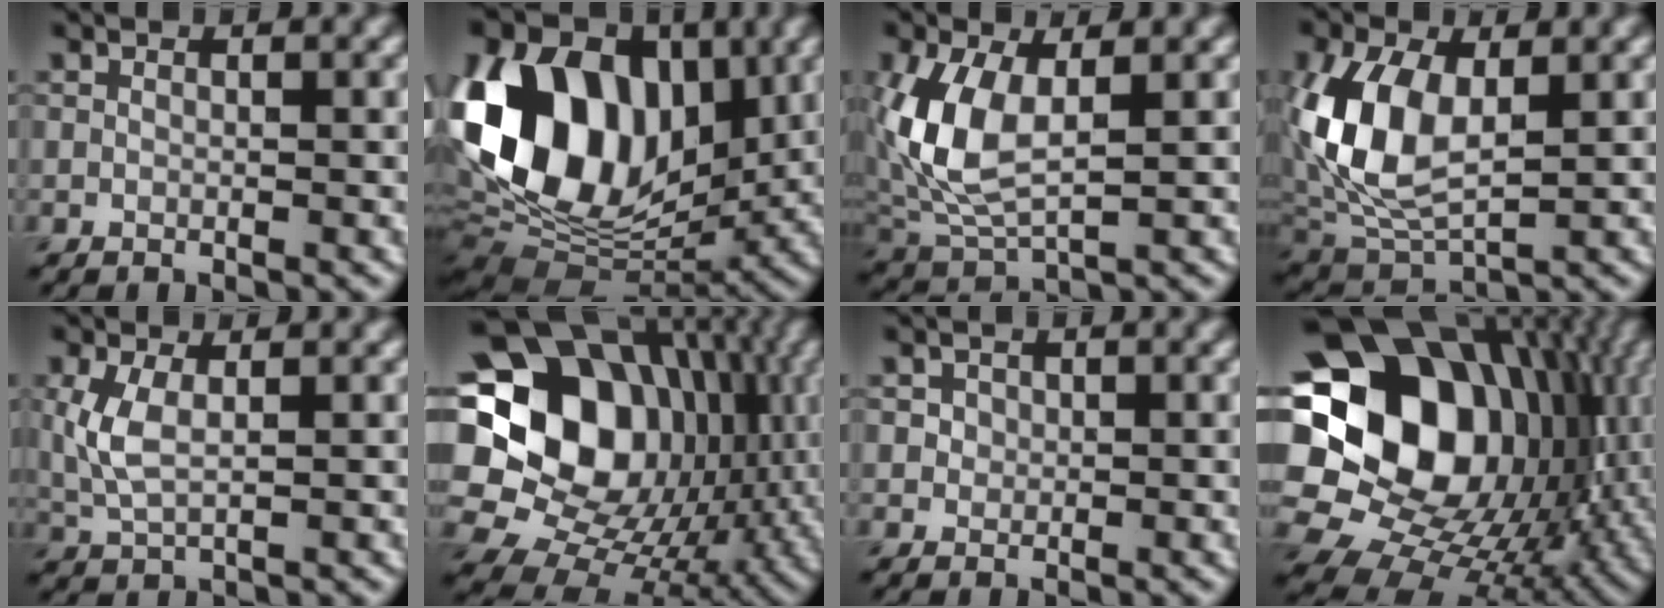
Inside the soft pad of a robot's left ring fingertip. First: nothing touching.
{"total": 16.0, "force": [1.5, 11.6, 10.9], "torque": [-0.205, 0.008, 0.012]}
{"total": 7.2, "force": [1.0, 4.1, 5.8], "torque": [-0.145, -0.005, 0.022]}
{"total": 8.4, "force": [1.1, 5.2, 6.6], "torque": [-0.155, -0.003, 0.021]}
{"total": 3.4, "force": [0.6, 1.7, 2.9], "torque": [-0.074, 0.001, 0.014]}
{"total": 20.1, "force": [3.5, 16.4, 11.1], "torque": [-0.210, 0.022, 0.067]}
{"total": 1.1, "force": [0.3, 1.0, 0.3], "torque": [0.000, -0.004, 0.011]}
{"total": 21.5, "force": [3.5, 16.4, 13.5], "torque": [-0.261, 0.014, 0.072]}